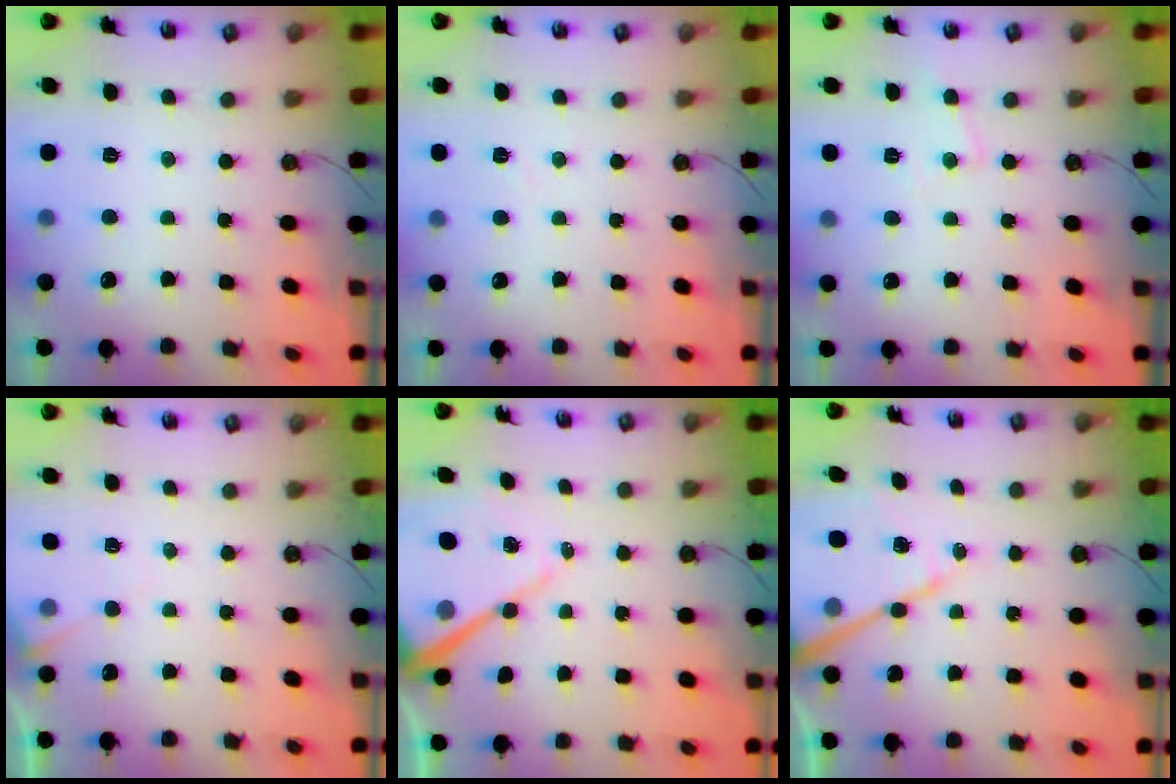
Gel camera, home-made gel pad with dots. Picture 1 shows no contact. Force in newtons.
{"total": 3.3, "press": 3.2, "slide": 0.6}
{"total": 4.8, "press": 4.8, "slide": 0.6}
{"total": 6.0, "press": 6.0, "slide": 0.9}
{"total": 12.7, "press": 12.7, "slide": 1.0}
{"total": 16.8, "press": 16.8, "slide": 1.4}